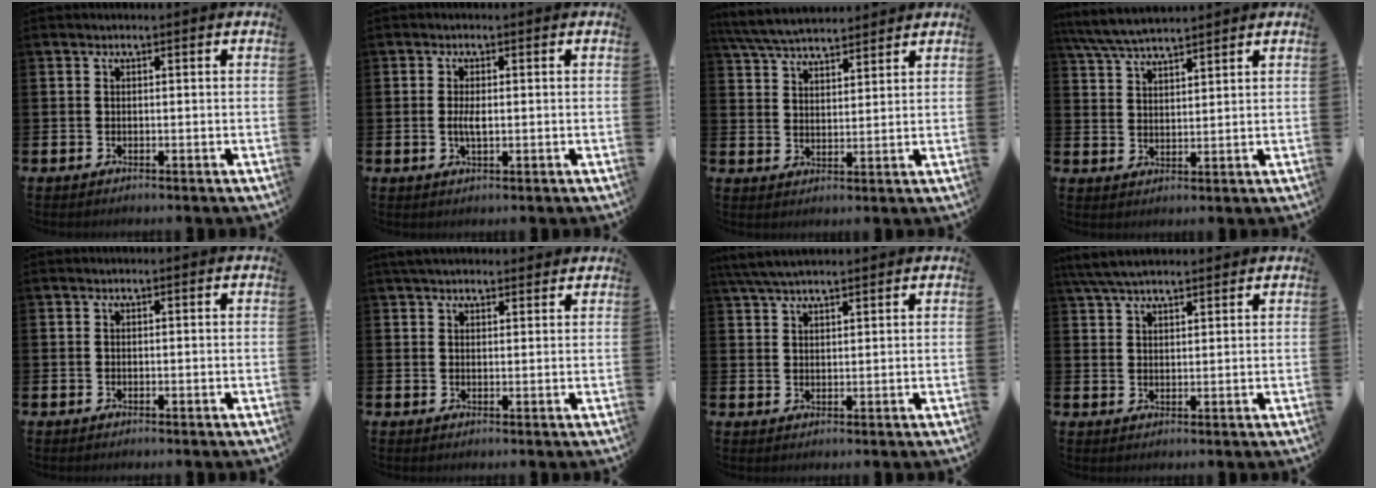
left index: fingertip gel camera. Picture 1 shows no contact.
{"total": 2.2, "force": [0.0, 0.9, 2.0], "torque": [-0.032, -0.001, -0.003]}
{"total": 6.0, "force": [5.7, 1.0, 1.3], "torque": [-0.045, -0.022, 0.104]}
{"total": 5.9, "force": [5.6, 0.8, 1.7], "torque": [-0.052, -0.021, 0.102]}
{"total": 0.0}
{"total": 3.3, "force": [3.1, 0.9, 0.9], "torque": [-0.009, -0.010, 0.055]}
{"total": 4.6, "force": [4.2, 0.9, 1.8], "torque": [-0.038, -0.011, 0.077]}
{"total": 5.2, "force": [4.7, 1.2, 1.8], "torque": [-0.040, -0.012, 0.087]}